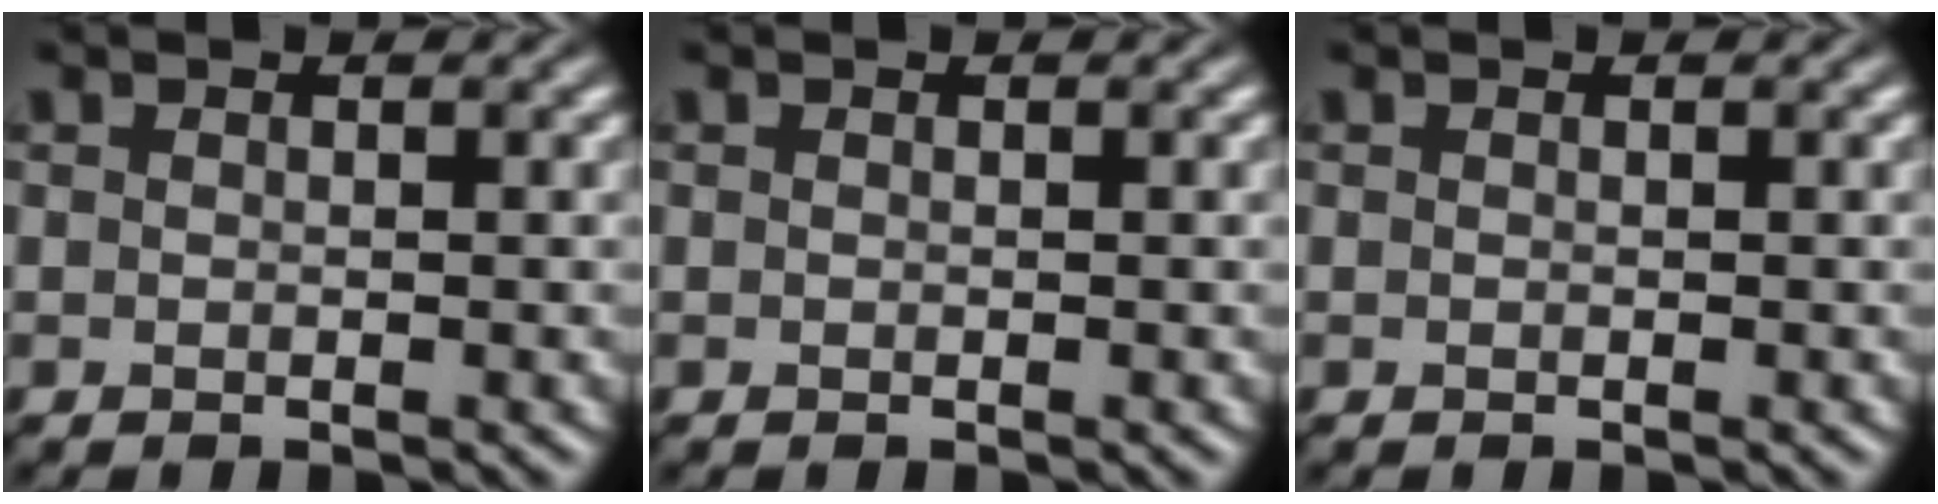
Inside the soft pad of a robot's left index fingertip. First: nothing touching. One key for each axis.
{"total": 0.0}
{"total": 0.0}